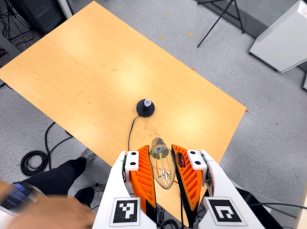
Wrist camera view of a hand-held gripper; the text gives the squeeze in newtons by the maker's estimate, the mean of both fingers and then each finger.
{"total": 19.1, "left": 21.1, "right": 17.2}